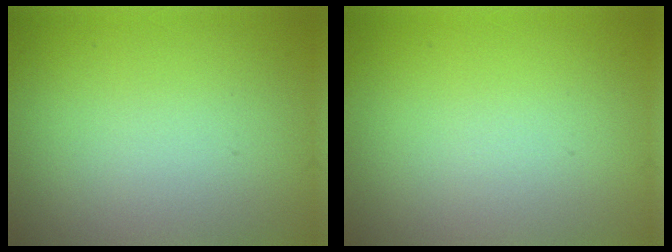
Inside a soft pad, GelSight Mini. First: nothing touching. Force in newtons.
{"total": 0.0}